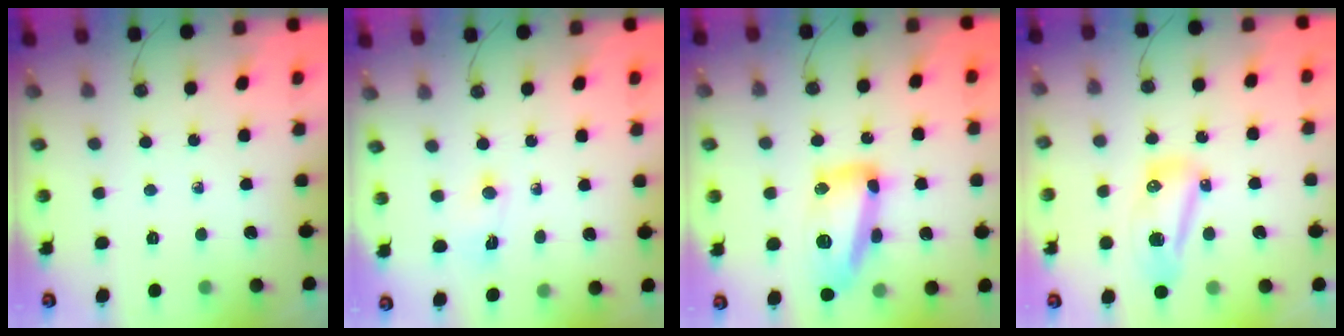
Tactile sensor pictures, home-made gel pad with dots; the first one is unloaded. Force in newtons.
{"total": 2.7, "press": 2.7, "slide": 0.4}
{"total": 15.1, "press": 15.0, "slide": 1.1}
{"total": 19.4, "press": 12.1, "slide": 15.2}